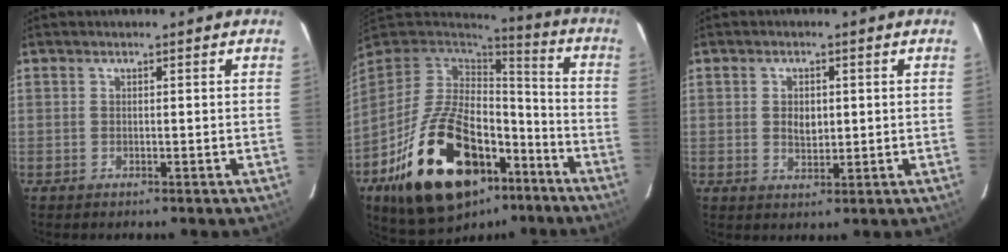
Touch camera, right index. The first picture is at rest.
{"total": 28.4, "force": [-14.0, 15.6, 19.2], "torque": [-0.373, -0.005, -0.210]}
{"total": 3.5, "force": [0.3, 2.4, 2.5], "torque": [-0.041, 0.001, 0.007]}